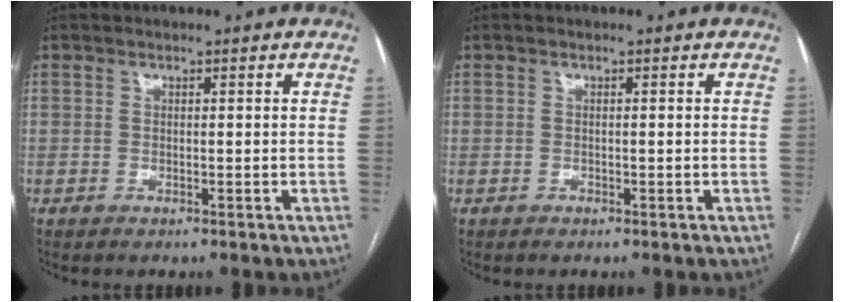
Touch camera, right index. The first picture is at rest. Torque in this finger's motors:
{"motor_torque": [-0.06, -0.05, 0.01, -0.03]}